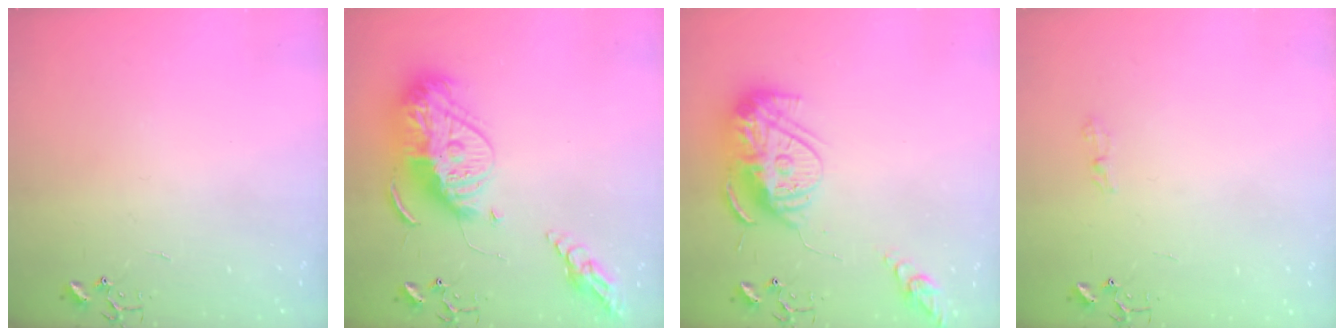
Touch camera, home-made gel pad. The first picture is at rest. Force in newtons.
{"total": 20.4, "press": 20.4, "slide": 1.7}
{"total": 17.1, "press": 17.0, "slide": 1.8}
{"total": 5.4, "press": 5.4, "slide": 0.7}